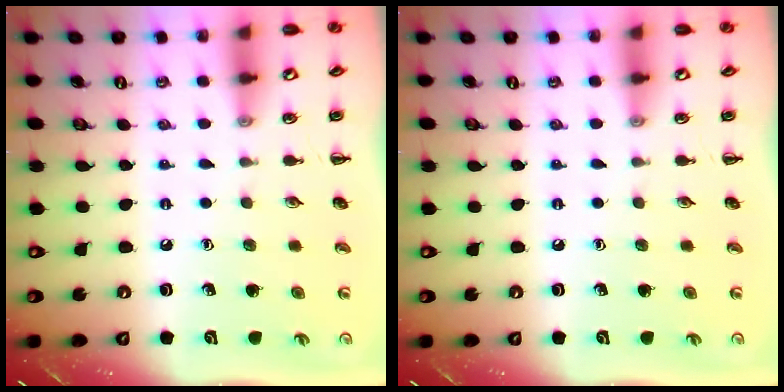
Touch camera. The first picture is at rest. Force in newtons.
{"total": 0.0}